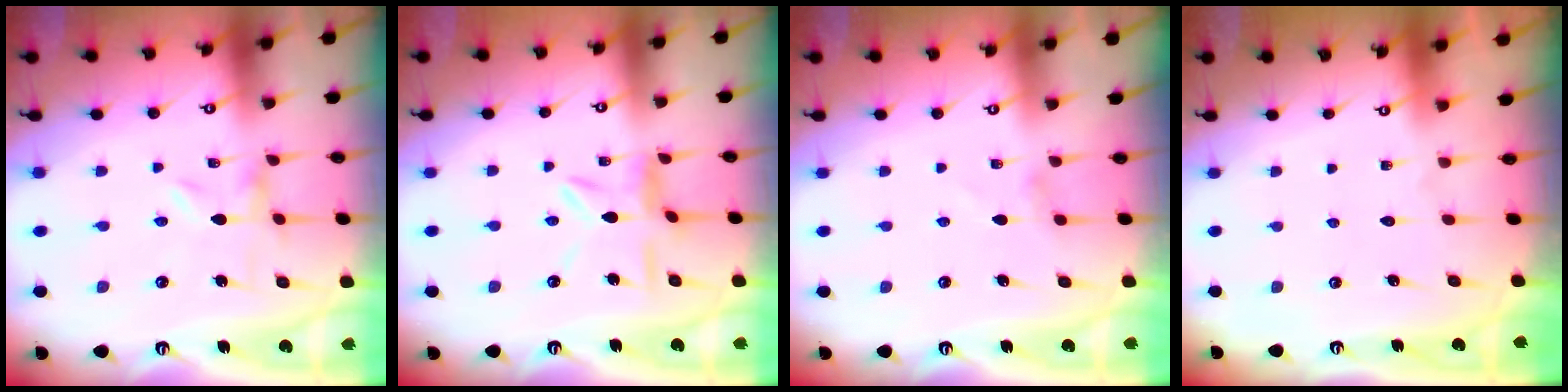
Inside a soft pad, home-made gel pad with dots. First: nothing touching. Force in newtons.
{"total": 6.0, "press": 5.9, "slide": 0.6}
{"total": 1.2, "press": 1.1, "slide": 0.3}
{"total": 1.8, "press": 1.8, "slide": 0.1}